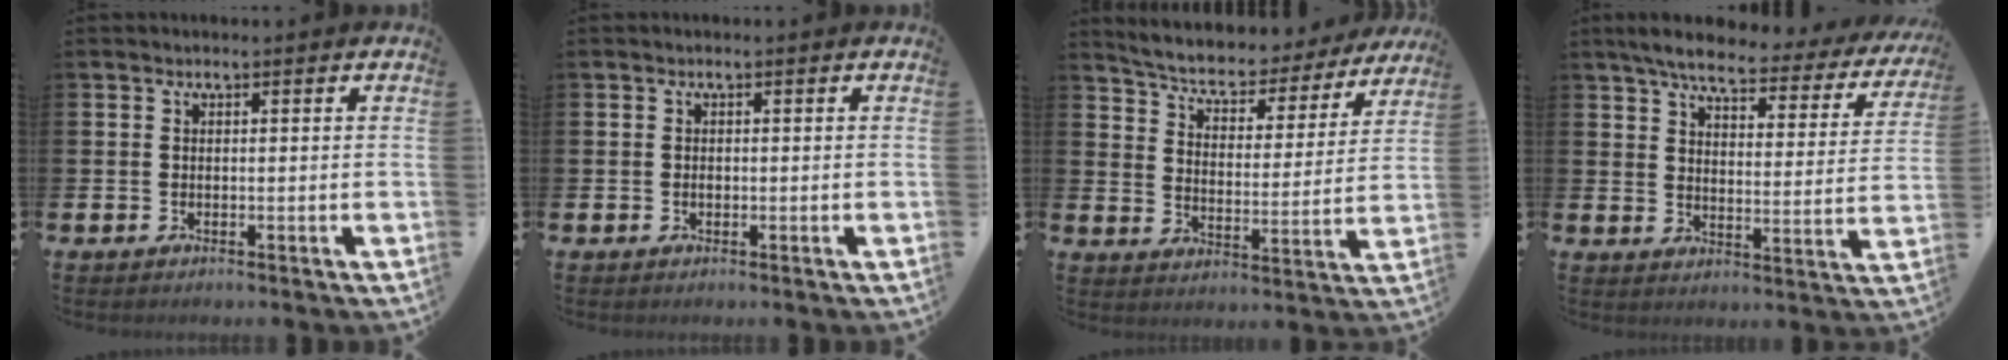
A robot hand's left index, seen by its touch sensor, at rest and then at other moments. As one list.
[{"total": 0.6, "force": [-0.2, 0.4, 0.4], "torque": [-0.005, 0.002, -0.005]}, {"total": 5.5, "force": [5.0, 1.7, 1.3], "torque": [-0.056, -0.040, 0.080]}, {"total": 5.9, "force": [5.1, 1.1, 2.7], "torque": [-0.070, -0.032, 0.080]}]